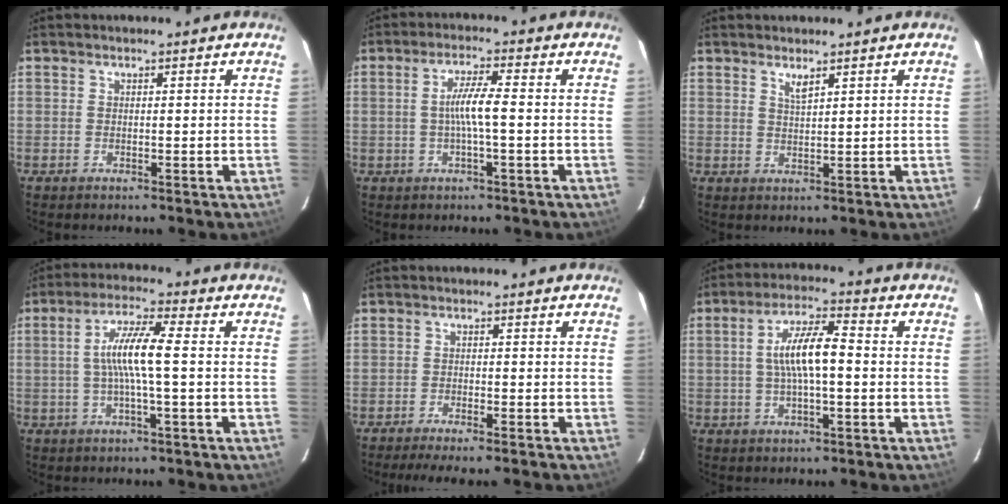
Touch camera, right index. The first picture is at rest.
{"total": 5.0, "force": [-0.7, -0.1, 5.0], "torque": [-0.094, 0.002, -0.011]}
{"total": 2.0, "force": [1.5, 0.3, 1.3], "torque": [-0.023, -0.002, 0.025]}
{"total": 8.2, "force": [-0.3, 0.3, 8.1], "torque": [-0.157, 0.007, -0.005]}
{"total": 6.1, "force": [-5.2, 0.2, 3.1], "torque": [-0.070, -0.017, -0.083]}
{"total": 8.7, "force": [-0.1, 2.1, 8.4], "torque": [-0.155, 0.011, 0.000]}